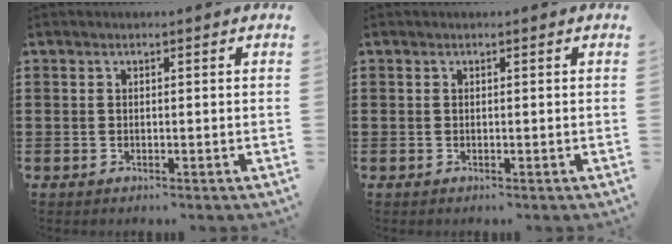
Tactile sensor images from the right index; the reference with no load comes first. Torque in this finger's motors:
{"motor_torque": [0.00, 0.00, 0.00, 0.00]}